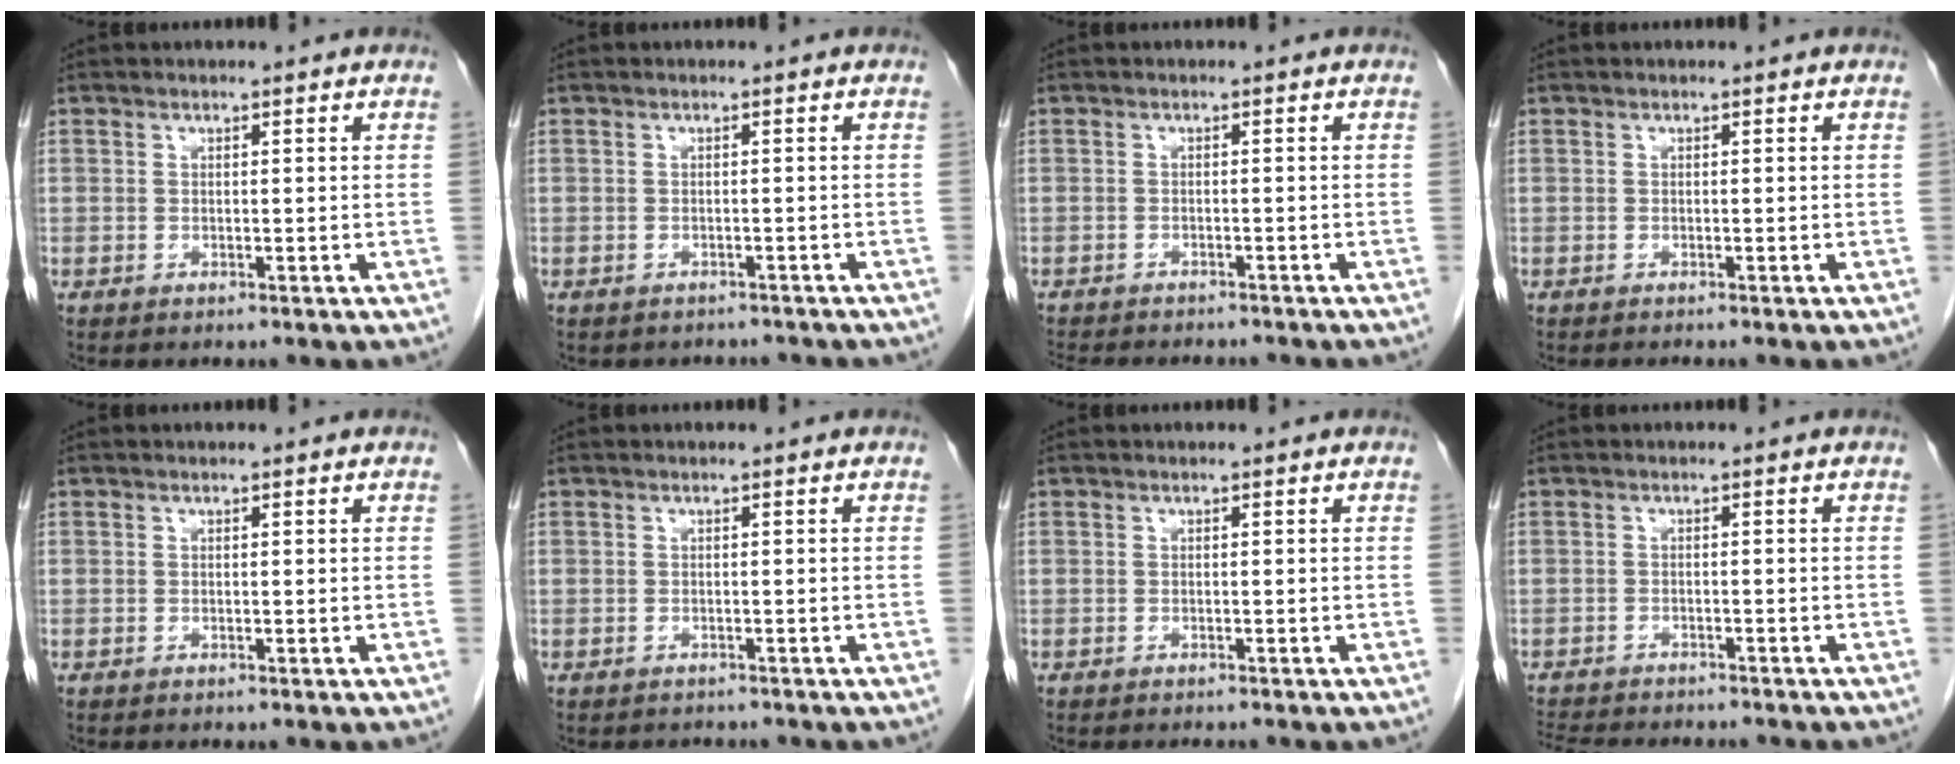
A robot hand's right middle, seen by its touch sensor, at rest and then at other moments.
{"total": 3.4, "force": [-3.0, 1.5, 0.2], "torque": [-0.004, 0.002, -0.036]}
{"total": 10.0, "force": [-9.0, 2.4, 3.7], "torque": [-0.065, -0.009, -0.116]}
{"total": 0.7, "force": [-0.7, -0.1, 0.2], "torque": [-0.006, 0.000, -0.011]}
{"total": 0.0}
{"total": 1.5, "force": [-1.4, 0.6, -0.2], "torque": [-0.002, -0.002, -0.022]}
{"total": 1.6, "force": [-1.5, 0.2, 0.6], "torque": [-0.012, -0.003, -0.017]}
{"total": 11.1, "force": [-10.0, 2.4, 4.2], "torque": [-0.080, -0.008, -0.136]}